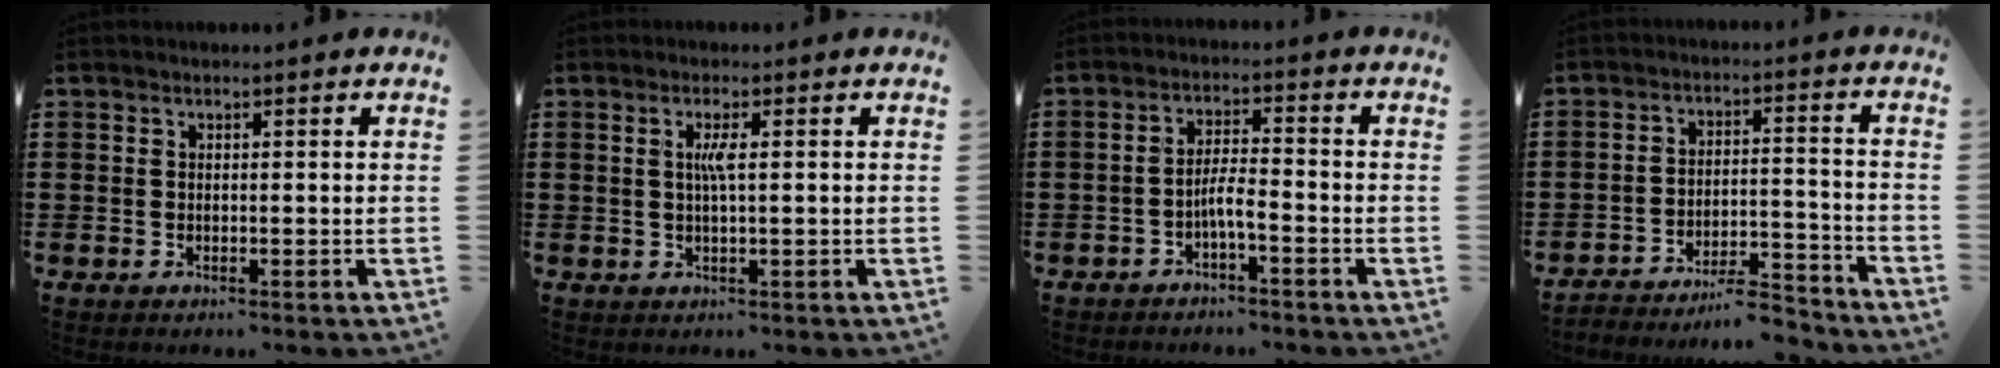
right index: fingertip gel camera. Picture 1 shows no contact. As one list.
[{"total": 2.6, "force": [0.5, 0.2, 2.6], "torque": [-0.052, -0.001, 0.005]}, {"total": 3.6, "force": [-2.0, 0.5, 2.9], "torque": [-0.060, 0.002, -0.041]}, {"total": 6.5, "force": [-6.3, 0.8, 1.4], "torque": [-0.017, 0.014, -0.121]}]